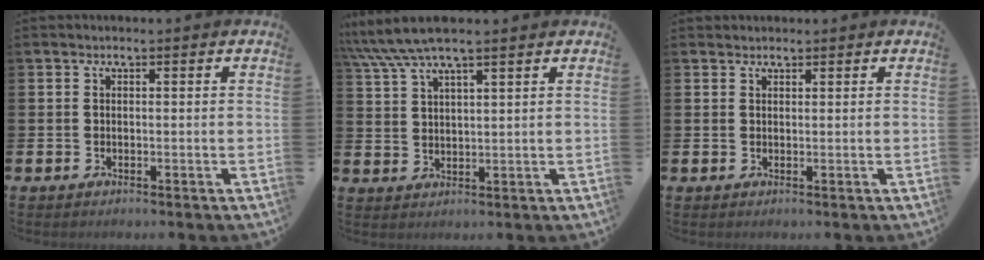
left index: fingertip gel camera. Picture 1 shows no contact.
{"total": 5.8, "force": [5.0, 0.7, 2.8], "torque": [-0.070, -0.013, 0.091]}
{"total": 1.1, "force": [1.0, 0.4, -0.1], "torque": [0.011, 0.001, 0.017]}